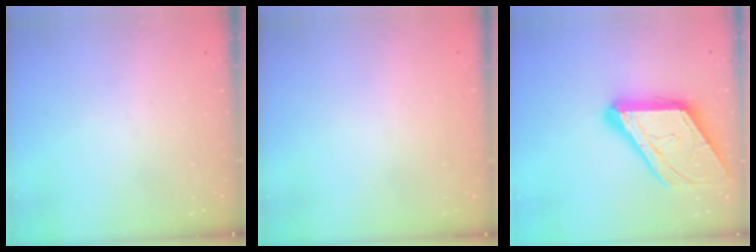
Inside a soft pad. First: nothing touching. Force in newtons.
{"total": 1.6, "press": 1.6, "slide": 0.1}
{"total": 20.1, "press": 20.1, "slide": 1.8}